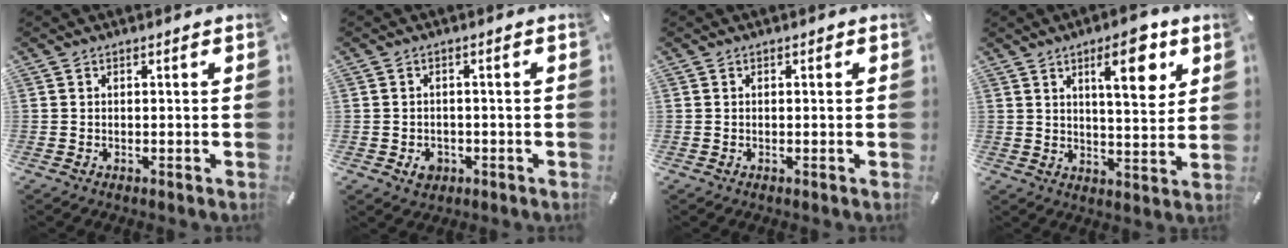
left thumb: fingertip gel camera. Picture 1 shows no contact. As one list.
[{"total": 3.6, "force": [-1.3, 2.8, 1.7], "torque": [-0.021, 0.003, -0.023]}, {"total": 0.0}, {"total": 12.1, "force": [6.0, 4.2, 9.7], "torque": [-0.133, -0.028, 0.093]}]